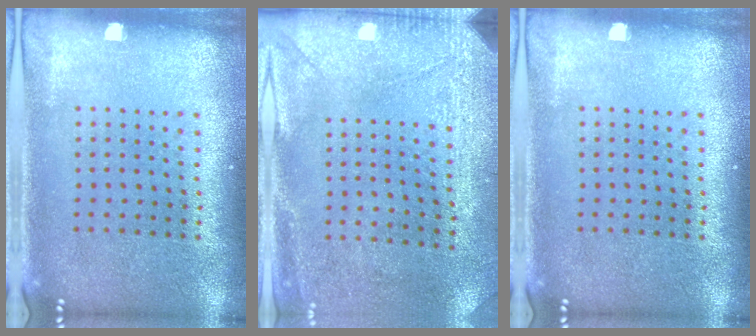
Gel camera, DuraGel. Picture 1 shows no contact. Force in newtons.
{"total": 3.0, "press": 2.3, "slide": 1.8}
{"total": 0.0}